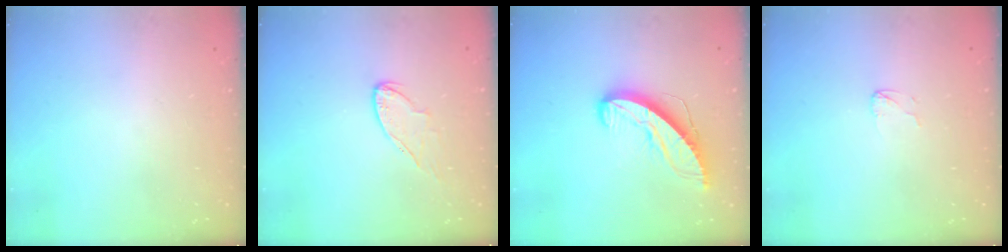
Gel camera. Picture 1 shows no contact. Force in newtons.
{"total": 5.9, "press": 5.9, "slide": 0.6}
{"total": 10.6, "press": 10.6, "slide": 0.8}
{"total": 2.9, "press": 2.9, "slide": 0.2}